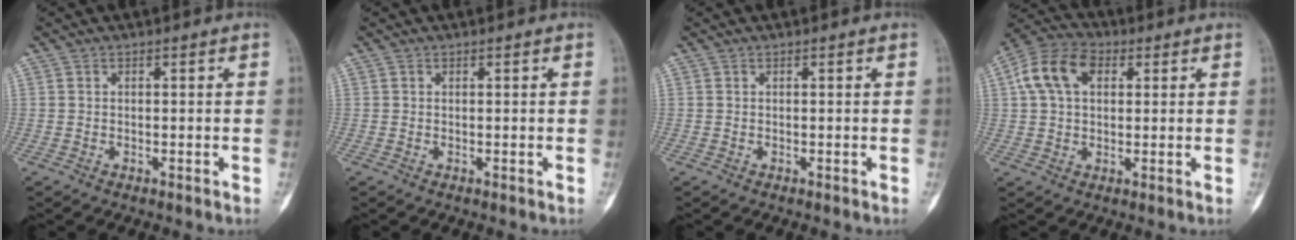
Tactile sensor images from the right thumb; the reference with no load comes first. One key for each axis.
{"total": 0.0}
{"total": 0.0}
{"total": 10.8, "fx": 3.2, "fy": 7.2, "fz": 7.4, "tx": -0.137, "ty": 0.023, "tz": 0.049}